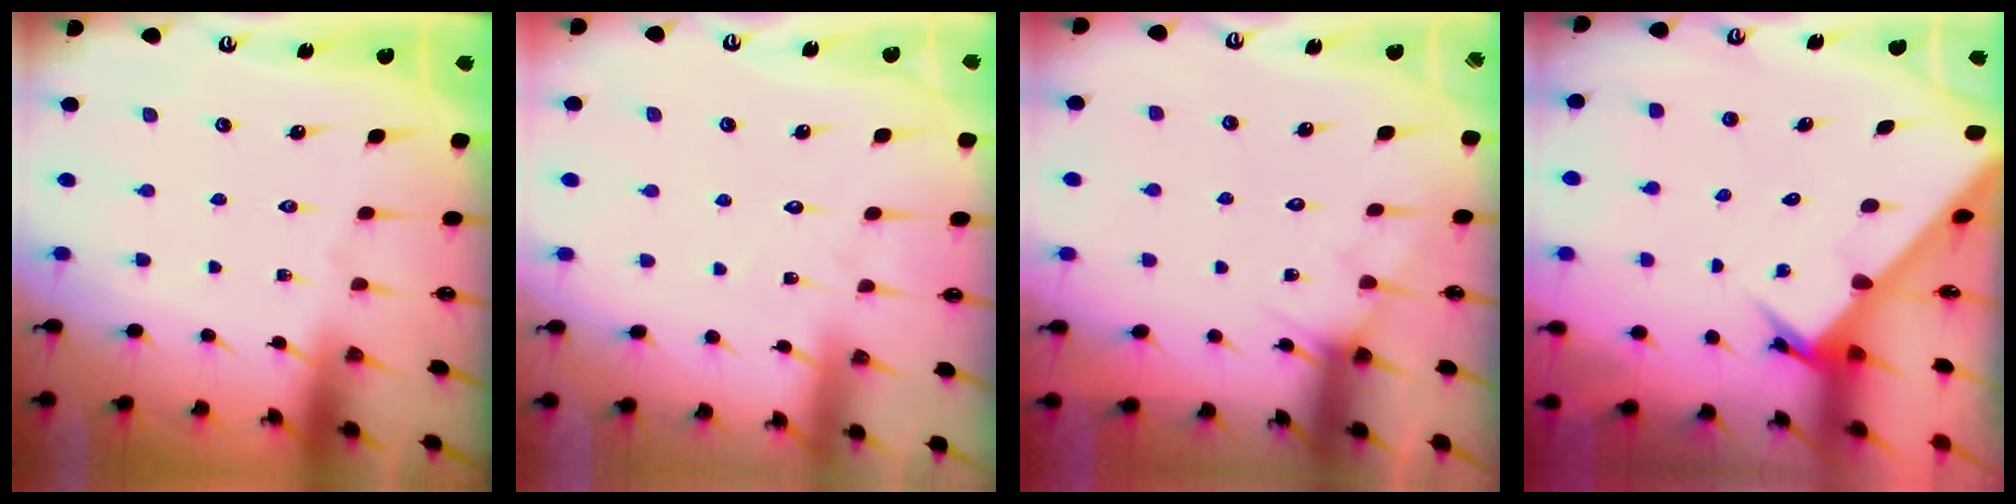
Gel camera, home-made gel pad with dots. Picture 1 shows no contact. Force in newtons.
{"total": 3.7, "press": 3.7, "slide": 0.4}
{"total": 5.4, "press": 5.3, "slide": 0.5}
{"total": 3.1, "press": 3.1, "slide": 0.3}